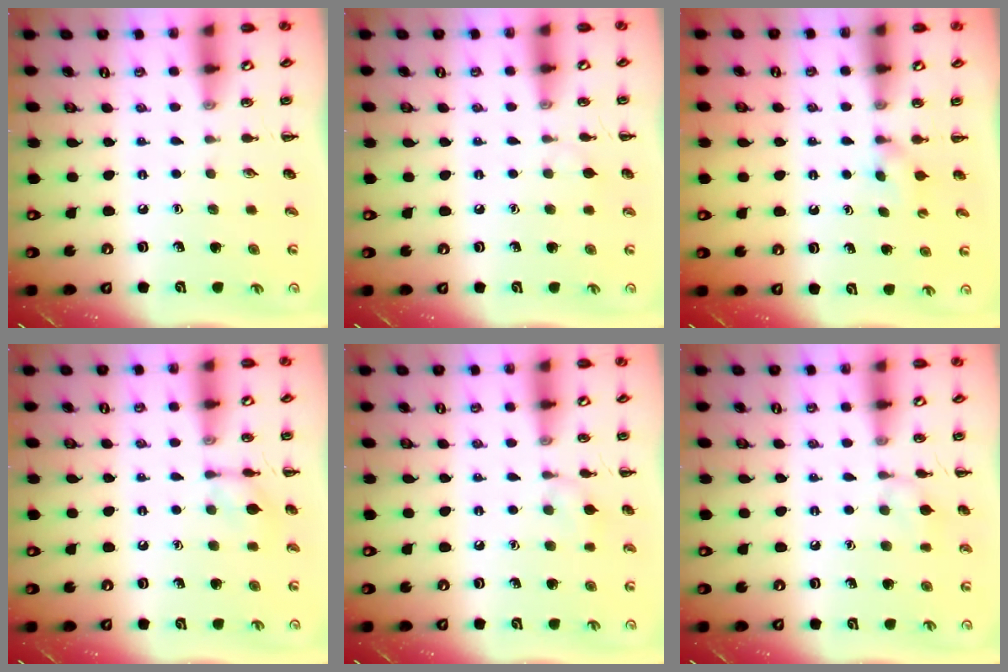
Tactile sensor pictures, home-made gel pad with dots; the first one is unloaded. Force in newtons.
{"total": 4.1, "press": 3.8, "slide": 1.5}
{"total": 2.4, "press": 2.2, "slide": 1.0}
{"total": 6.5, "press": 6.5, "slide": 0.2}
{"total": 6.5, "press": 6.1, "slide": 2.2}
{"total": 6.6, "press": 6.2, "slide": 2.2}